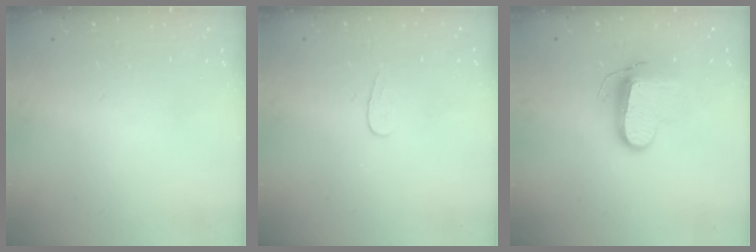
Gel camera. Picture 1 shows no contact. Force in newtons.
{"total": 3.8, "press": 3.8, "slide": 0.3}
{"total": 10.4, "press": 10.4, "slide": 0.5}